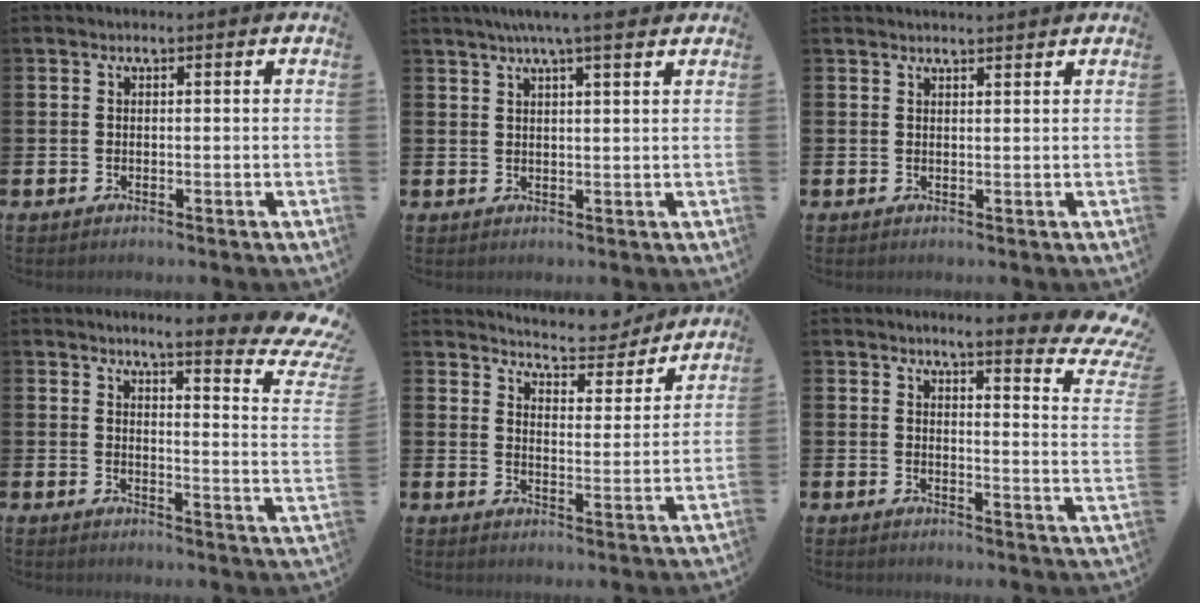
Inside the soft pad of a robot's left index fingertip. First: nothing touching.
{"total": 4.9, "force": [4.1, 0.0, 2.6], "torque": [-0.050, -0.009, 0.070]}
{"total": 1.6, "force": [1.6, -0.1, 0.0], "torque": [0.008, -0.010, 0.028]}
{"total": 5.7, "force": [4.8, 0.5, 3.0], "torque": [-0.042, -0.053, 0.068]}
{"total": 6.1, "force": [6.0, 0.9, 0.7], "torque": [-0.025, -0.046, 0.103]}
{"total": 4.9, "force": [4.3, 0.4, 2.3], "torque": [-0.038, -0.047, 0.062]}